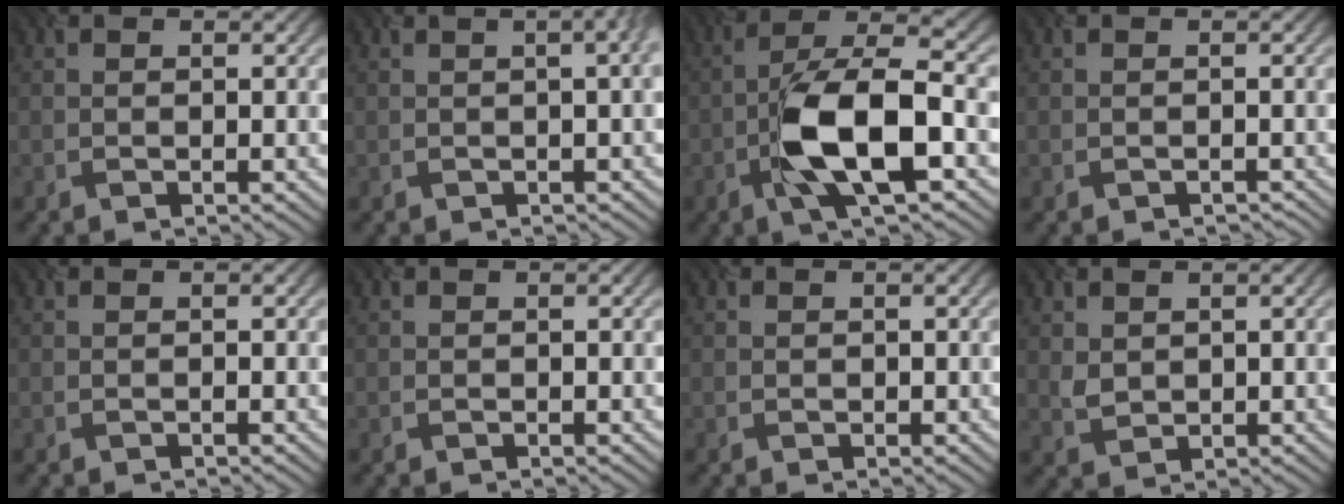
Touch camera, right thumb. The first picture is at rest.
{"total": 4.9, "force": [1.1, 2.2, 4.2], "torque": [-0.029, 0.032, -0.010]}
{"total": 11.1, "force": [-3.8, 4.1, 9.6], "torque": [-0.191, 0.002, -0.072]}
{"total": 0.6, "force": [-0.5, 0.1, -0.3], "torque": [0.004, -0.001, -0.011]}
{"total": 0.0}
{"total": 0.0}
{"total": 0.5, "force": [-0.1, 0.5, 0.1], "torque": [0.002, 0.002, 0.005]}
{"total": 2.0, "force": [0.8, 1.7, 0.7], "torque": [-0.031, 0.004, 0.023]}